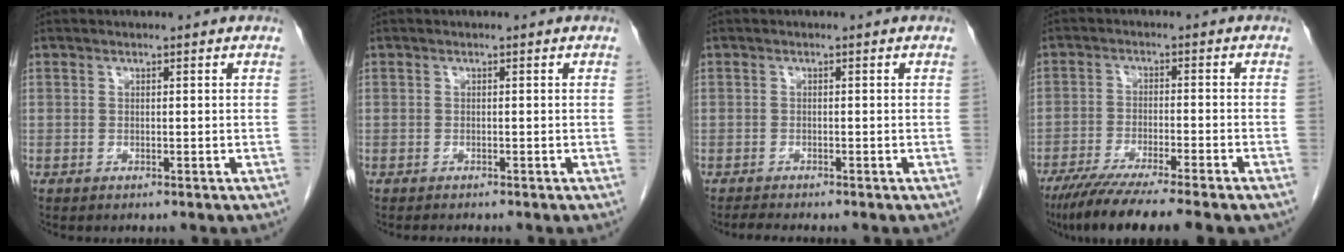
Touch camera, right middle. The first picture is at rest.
{"total": 1.1, "force": [-1.0, 0.0, 0.4], "torque": [-0.014, -0.006, -0.013]}
{"total": 1.7, "force": [-1.6, -0.2, 0.6], "torque": [-0.021, -0.010, -0.026]}
{"total": 11.2, "force": [-8.9, -0.1, 6.8], "torque": [-0.101, -0.028, -0.141]}